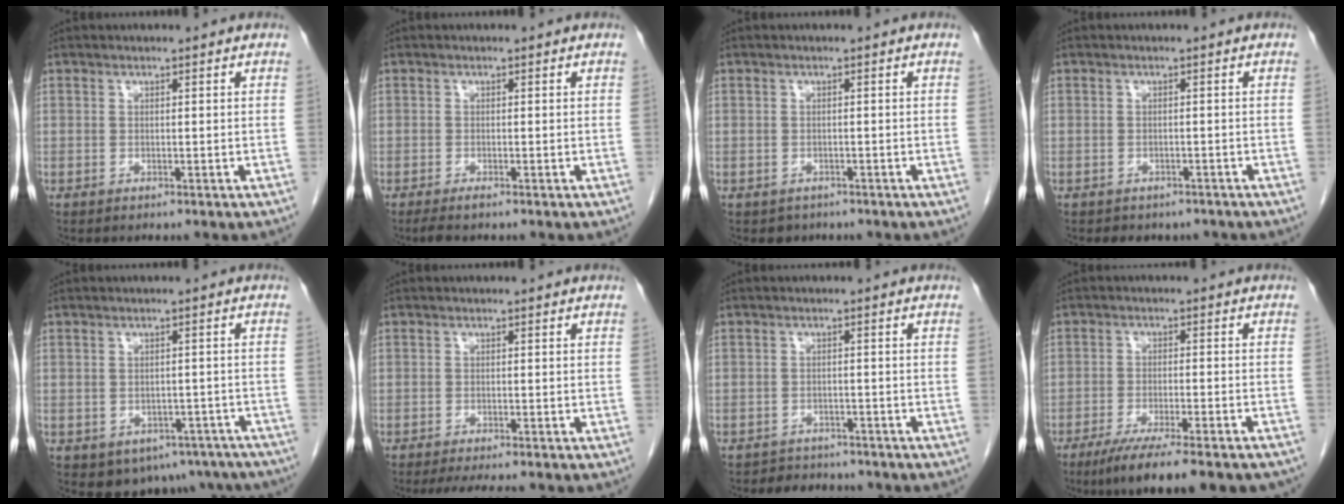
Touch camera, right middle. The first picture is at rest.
{"total": 1.5, "force": [-1.1, 0.0, 0.9], "torque": [-0.020, -0.006, -0.021]}
{"total": 1.8, "force": [-1.3, 1.2, 0.1], "torque": [-0.009, 0.002, -0.017]}
{"total": 4.4, "force": [-3.7, 2.2, 0.9], "torque": [-0.009, 0.008, -0.040]}
{"total": 11.5, "force": [-7.5, 7.6, 4.2], "torque": [-0.057, 0.003, -0.080]}
{"total": 5.6, "force": [-4.7, 0.7, 3.0], "torque": [-0.035, -0.010, -0.069]}
{"total": 4.9, "force": [-4.3, 2.1, 0.4], "torque": [-0.006, 0.004, -0.056]}
{"total": 15.0, "force": [-12.2, 1.8, 8.6], "torque": [-0.099, -0.024, -0.177]}